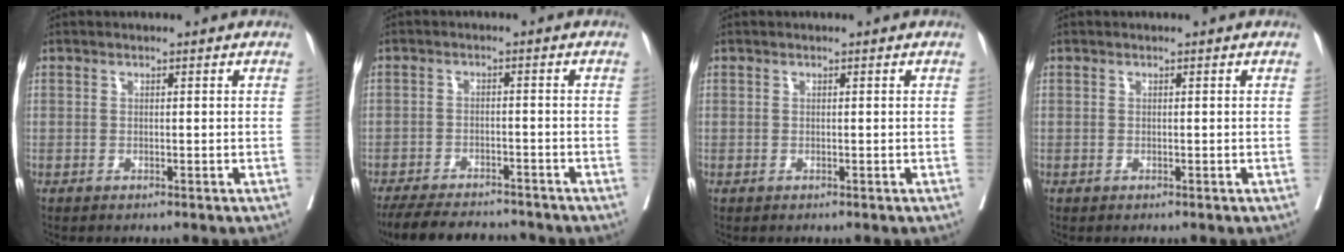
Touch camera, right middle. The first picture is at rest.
{"total": 10.8, "force": [-9.8, 2.4, 3.7], "torque": [-0.058, -0.005, -0.142]}
{"total": 0.0}
{"total": 0.0}